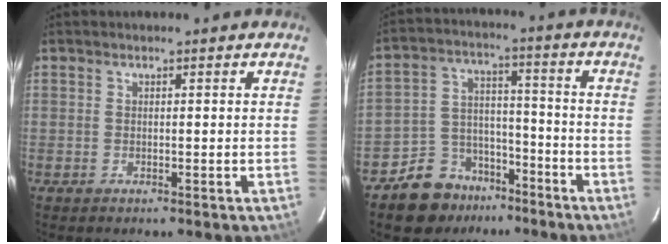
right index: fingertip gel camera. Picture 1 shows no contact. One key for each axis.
{"total": 10.4, "fx": -7.7, "fy": 6.7, "fz": 2.1, "tx": -0.054, "ty": 0.047, "tz": -0.115}